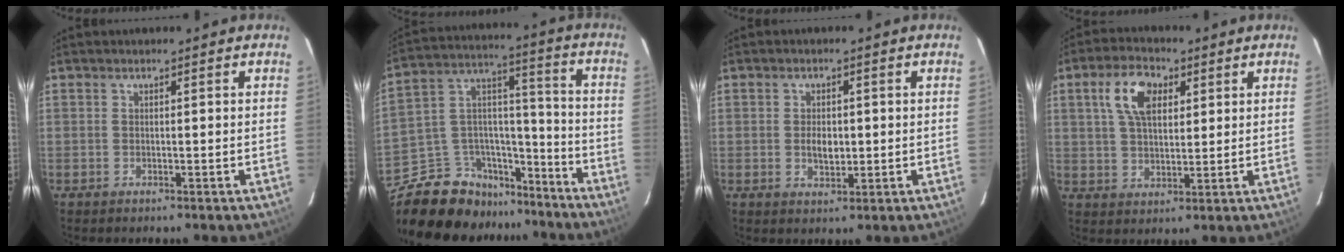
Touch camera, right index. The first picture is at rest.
{"total": 18.0, "force": [-14.9, 9.2, 4.5], "torque": [-0.108, 0.074, -0.239]}
{"total": 3.5, "force": [-0.2, 2.3, 2.7], "torque": [-0.046, 0.000, -0.001]}
{"total": 8.8, "force": [3.4, 4.9, 6.5], "torque": [-0.126, 0.024, 0.063]}